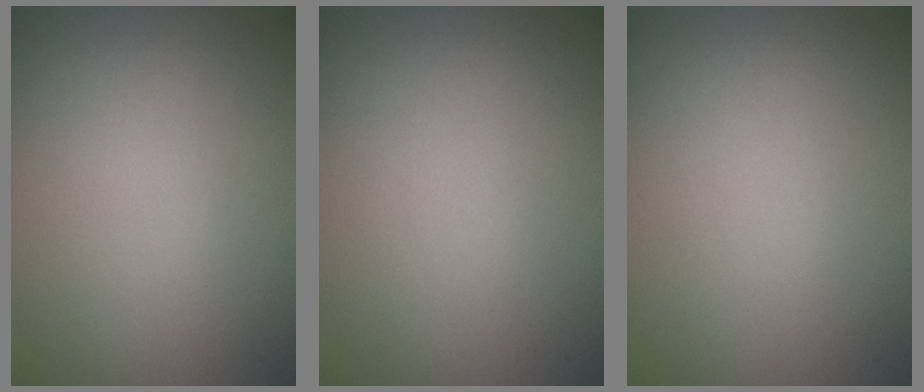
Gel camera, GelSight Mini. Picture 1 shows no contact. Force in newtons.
{"total": 0.0}
{"total": 0.0}